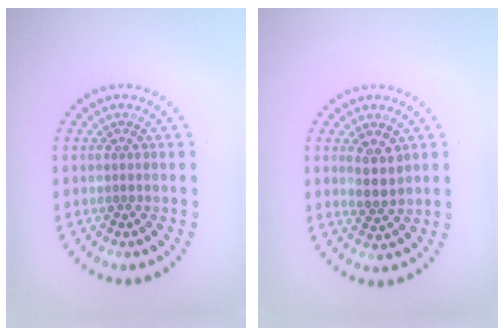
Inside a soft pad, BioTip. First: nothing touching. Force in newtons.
{"total": 2.6, "press": 2.3, "slide": 1.2}